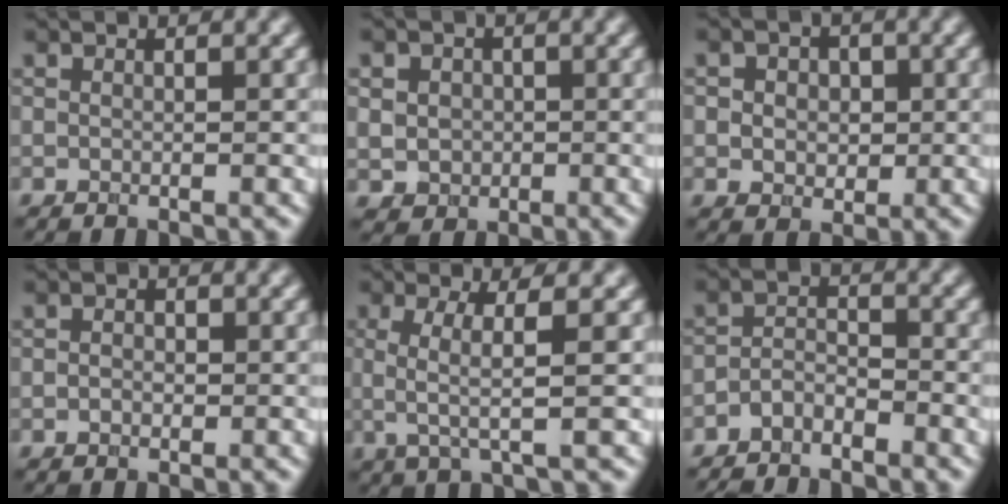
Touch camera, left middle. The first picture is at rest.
{"total": 3.1, "force": [0.2, 2.8, 1.3], "torque": [-0.020, 0.008, -0.004]}
{"total": 3.5, "force": [0.5, 2.8, 2.0], "torque": [-0.020, 0.007, -0.011]}
{"total": 1.2, "force": [-0.2, 0.8, 0.8], "torque": [-0.016, -0.001, -0.006]}
{"total": 4.0, "force": [0.1, 1.0, 3.9], "torque": [-0.073, 0.001, 0.000]}
{"total": 2.9, "force": [-2.6, 1.1, 1.0], "torque": [-0.019, 0.000, -0.059]}